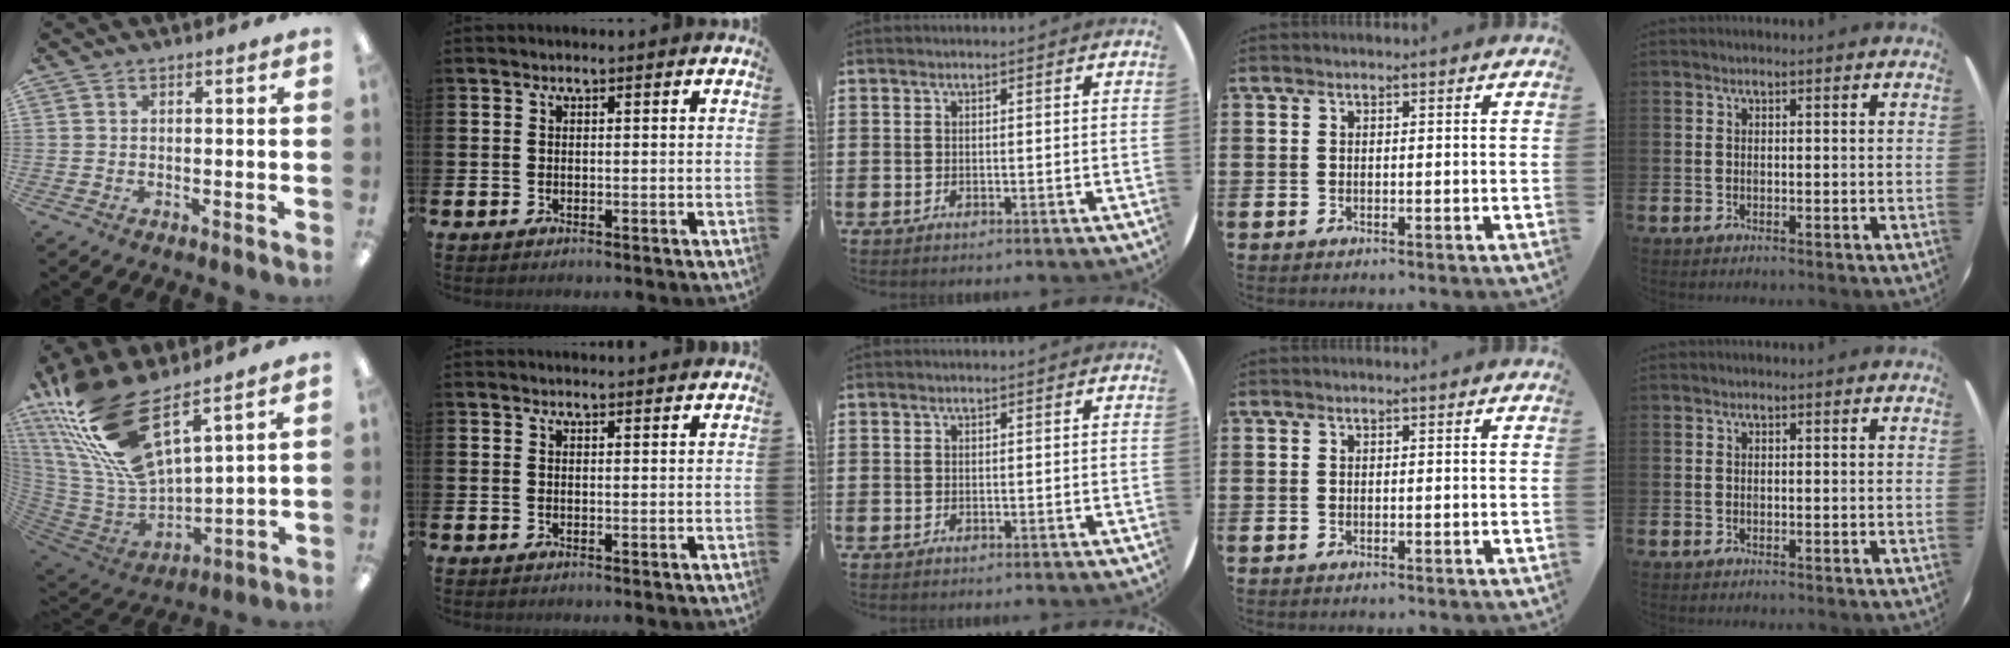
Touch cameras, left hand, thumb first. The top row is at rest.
{"thumb": {"total": 22.5, "force": [14.9, 8.5, 14.7], "torque": [-0.324, -0.094, 0.266]}, "index": {"total": 0.5, "force": [0.5, -0.1, 0.0], "torque": [0.011, -0.003, 0.008]}}